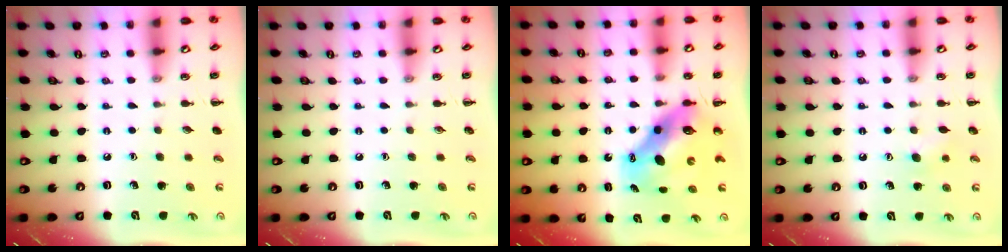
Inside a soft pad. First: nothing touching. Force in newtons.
{"total": 0.0}
{"total": 10.1, "press": 9.7, "slide": 2.7}
{"total": 5.6, "press": 5.4, "slide": 1.4}